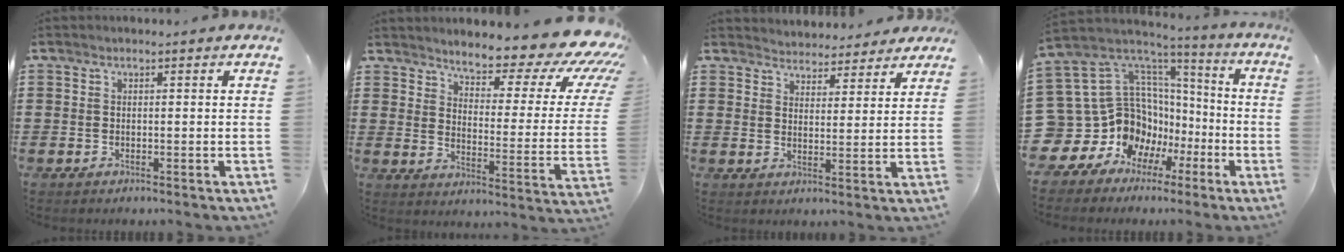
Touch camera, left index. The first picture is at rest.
{"total": 8.5, "force": [7.0, 1.4, 4.6], "torque": [-0.077, -0.065, 0.108]}
{"total": 3.5, "force": [3.4, 0.6, -0.3], "torque": [-0.012, -0.018, 0.060]}
{"total": 14.2, "force": [-2.8, 12.8, 5.5], "torque": [-0.170, -0.042, -0.021]}